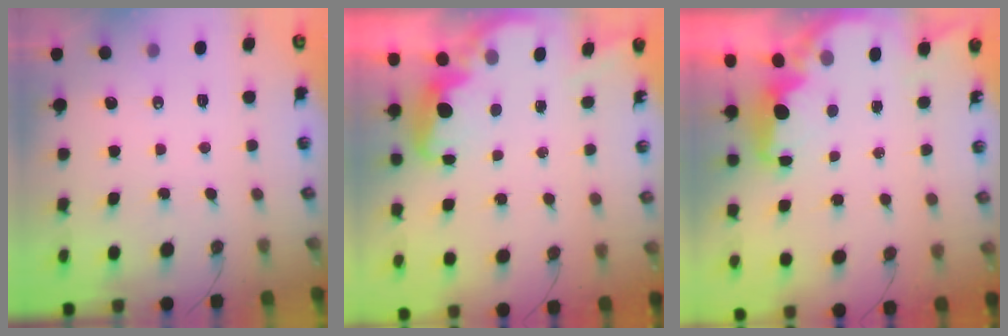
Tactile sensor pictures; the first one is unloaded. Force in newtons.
{"total": 2.7, "press": 2.6, "slide": 0.5}
{"total": 3.8, "press": 3.8, "slide": 0.5}